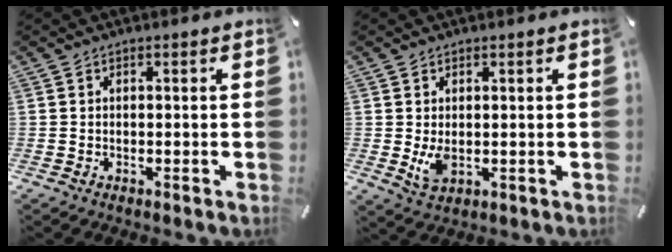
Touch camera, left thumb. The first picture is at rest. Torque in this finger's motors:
{"motor_torque": [0.22, 0.62, 0.02, -0.02, 0.01]}